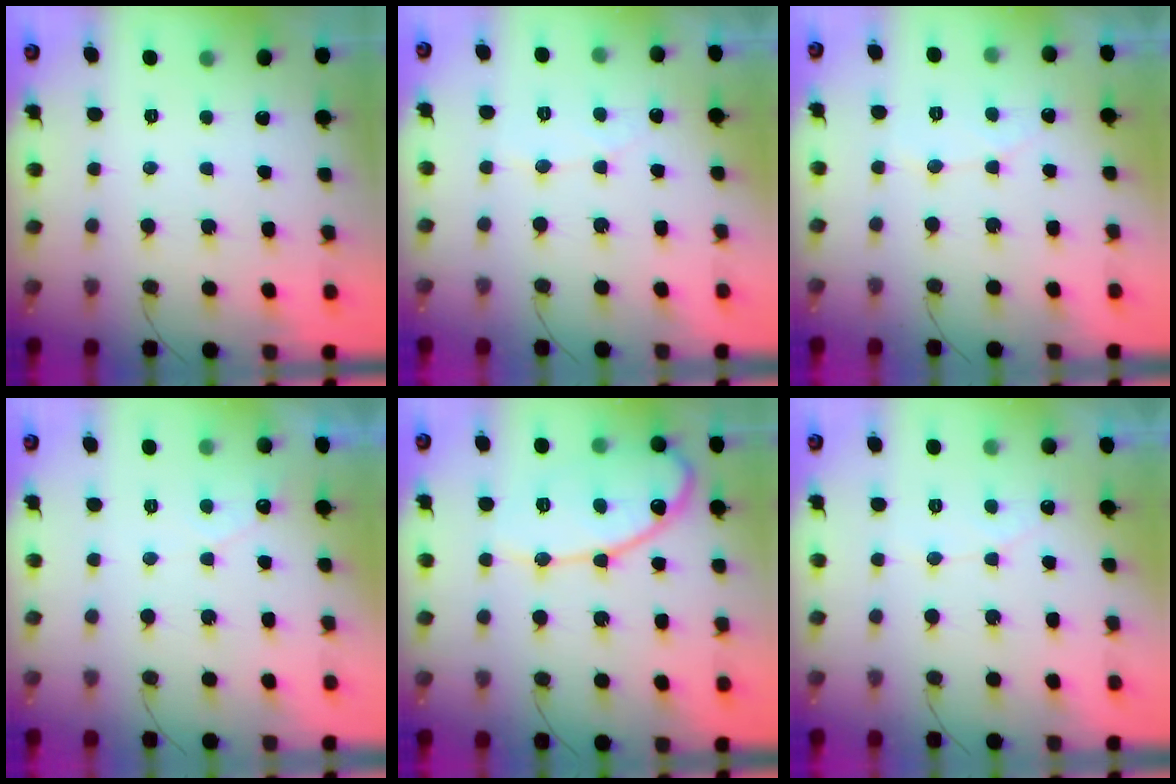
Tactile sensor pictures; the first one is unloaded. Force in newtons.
{"total": 3.9, "press": 3.9, "slide": 0.3}
{"total": 4.5, "press": 4.5, "slide": 0.3}
{"total": 2.8, "press": 2.8, "slide": 0.1}
{"total": 14.5, "press": 14.5, "slide": 0.9}
{"total": 3.3, "press": 3.3, "slide": 0.2}